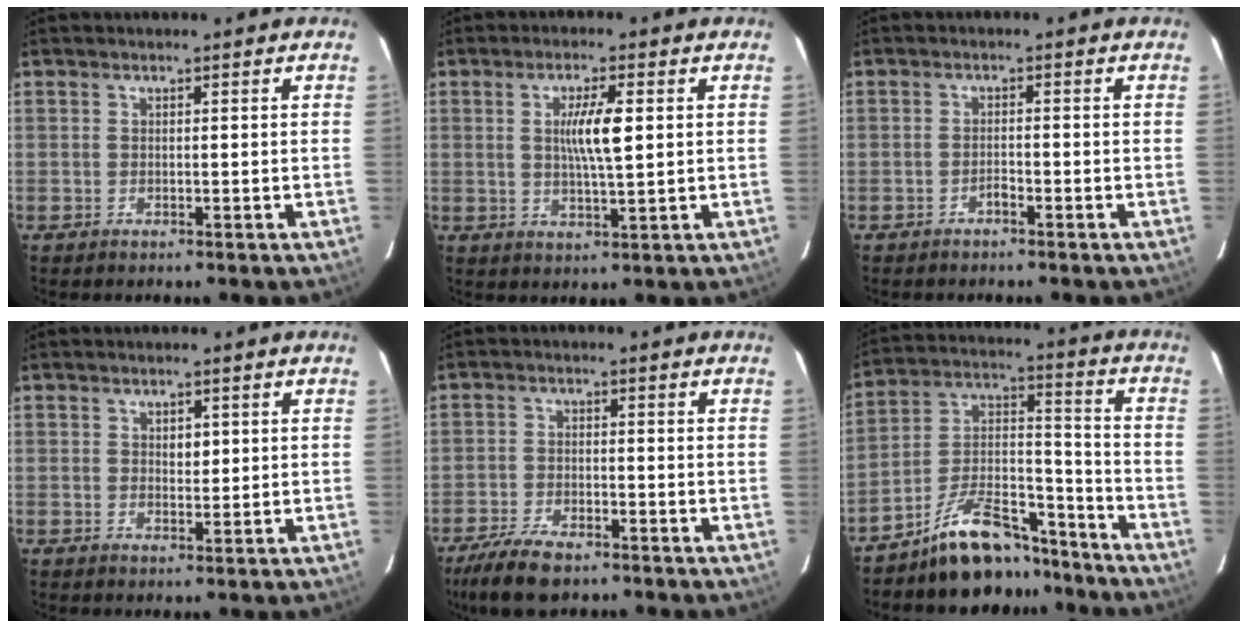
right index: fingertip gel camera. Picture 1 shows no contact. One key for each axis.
{"total": 6.1, "fx": 1.1, "fy": 0.4, "fz": 6.0, "tx": -0.108, "ty": -0.002, "tz": 0.020}
{"total": 1.1, "fx": -0.9, "fy": 0.2, "fz": 0.6, "tx": -0.011, "ty": 0.003, "tz": -0.016}
{"total": 2.0, "fx": 0.7, "fy": 1.1, "fz": 1.5, "tx": -0.020, "ty": -0.002, "tz": 0.011}
{"total": 7.0, "fx": -5.5, "fy": 2.1, "fz": 3.9, "tx": -0.080, "ty": -0.013, "tz": -0.100}
{"total": 12.4, "fx": -10.7, "fy": 3.8, "fz": 5.2, "tx": -0.096, "ty": 0.034, "tz": -0.188}